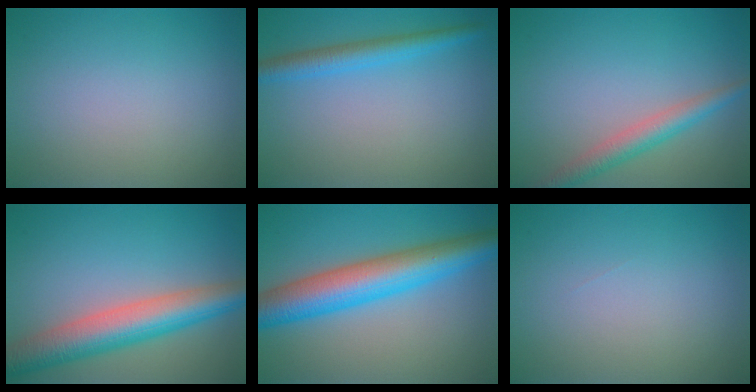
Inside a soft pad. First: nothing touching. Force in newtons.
{"total": 3.0, "press": 3.0, "slide": 0.0}
{"total": 3.0, "press": 3.0, "slide": 0.1}
{"total": 7.2, "press": 7.2, "slide": 0.3}
{"total": 8.3, "press": 8.3, "slide": 0.2}
{"total": 0.0}